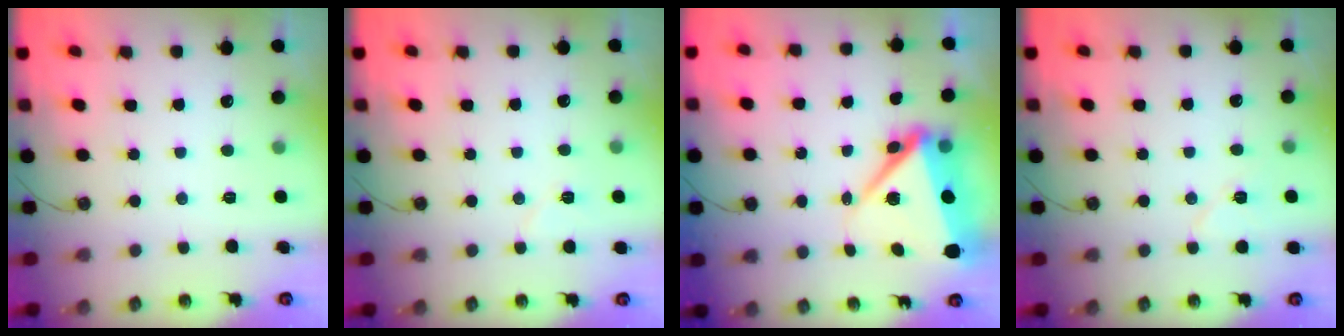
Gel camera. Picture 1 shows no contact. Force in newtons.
{"total": 4.7, "press": 4.4, "slide": 1.6}
{"total": 12.0, "press": 11.9, "slide": 1.6}
{"total": 7.3, "press": 5.6, "slide": 4.7}